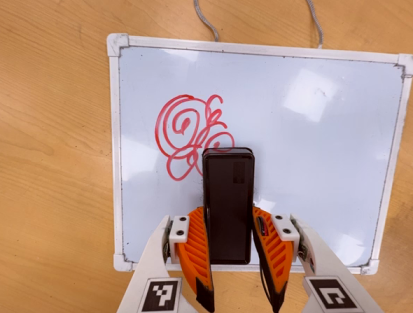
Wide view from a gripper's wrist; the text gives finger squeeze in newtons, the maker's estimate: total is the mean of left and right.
{"total": 4.9, "left": 3.5, "right": 6.2}